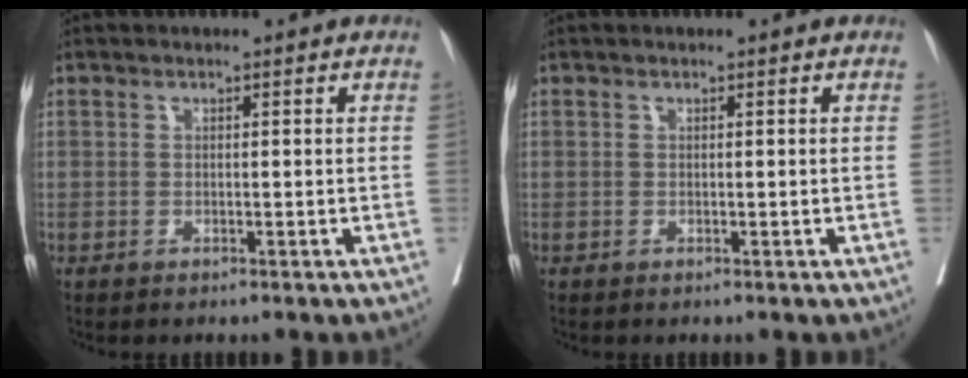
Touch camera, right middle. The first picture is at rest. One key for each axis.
{"total": 0.0}